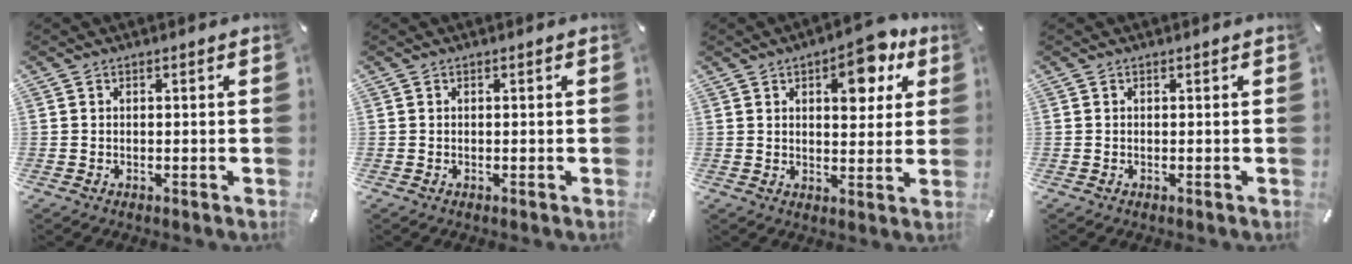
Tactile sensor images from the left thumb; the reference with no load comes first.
{"total": 0.0}
{"total": 11.2, "force": [5.2, 6.1, 7.9], "torque": [-0.085, -0.023, 0.082]}
{"total": 0.0}